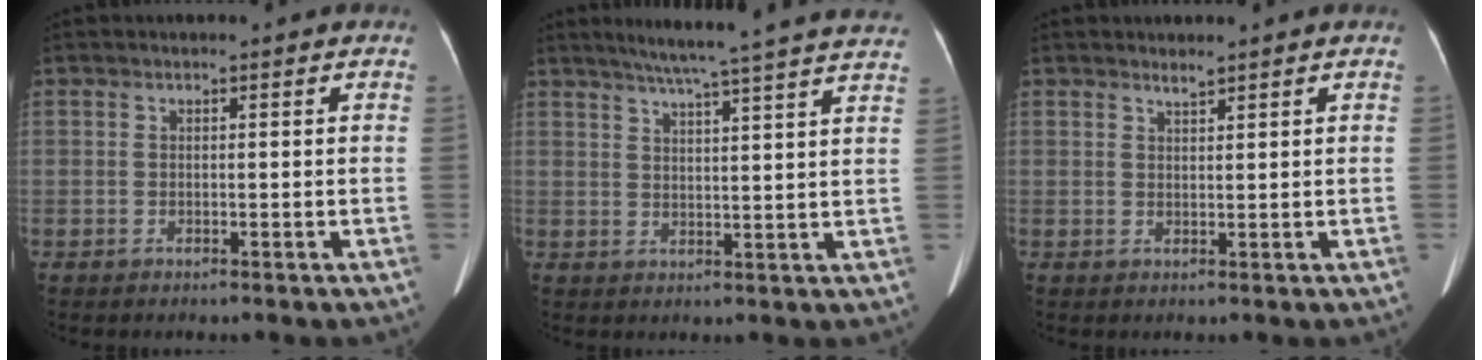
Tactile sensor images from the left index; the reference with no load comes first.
{"total": 19.6, "force": [17.2, -0.8, 9.4], "torque": [-0.144, -0.005, 0.213]}
{"total": 1.0, "force": [0.9, -0.1, 0.3], "torque": [-0.010, -0.001, 0.018]}